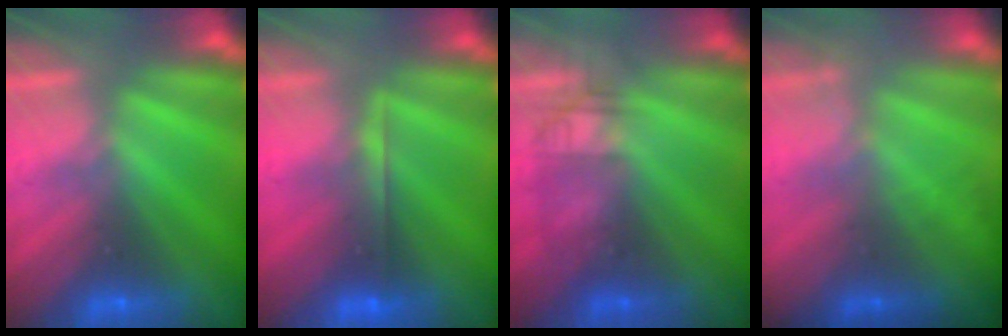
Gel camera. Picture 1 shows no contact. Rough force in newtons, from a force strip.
{"total": 2.6}
{"total": 2.2}
{"total": 1.7}